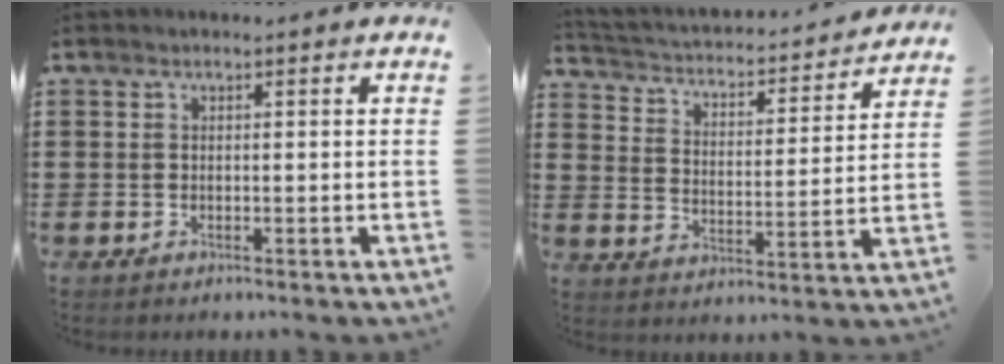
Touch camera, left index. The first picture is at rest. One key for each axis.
{"total": 2.1, "fx": 2.0, "fy": 0.5, "fz": 0.4, "tx": -0.027, "ty": -0.027, "tz": 0.020}